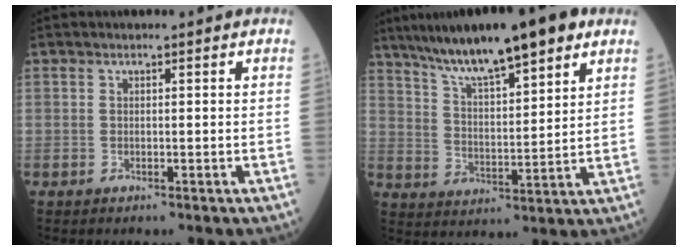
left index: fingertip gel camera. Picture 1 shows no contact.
{"total": 15.8, "force": [11.4, 2.1, 10.8], "torque": [-0.179, 0.022, 0.192]}